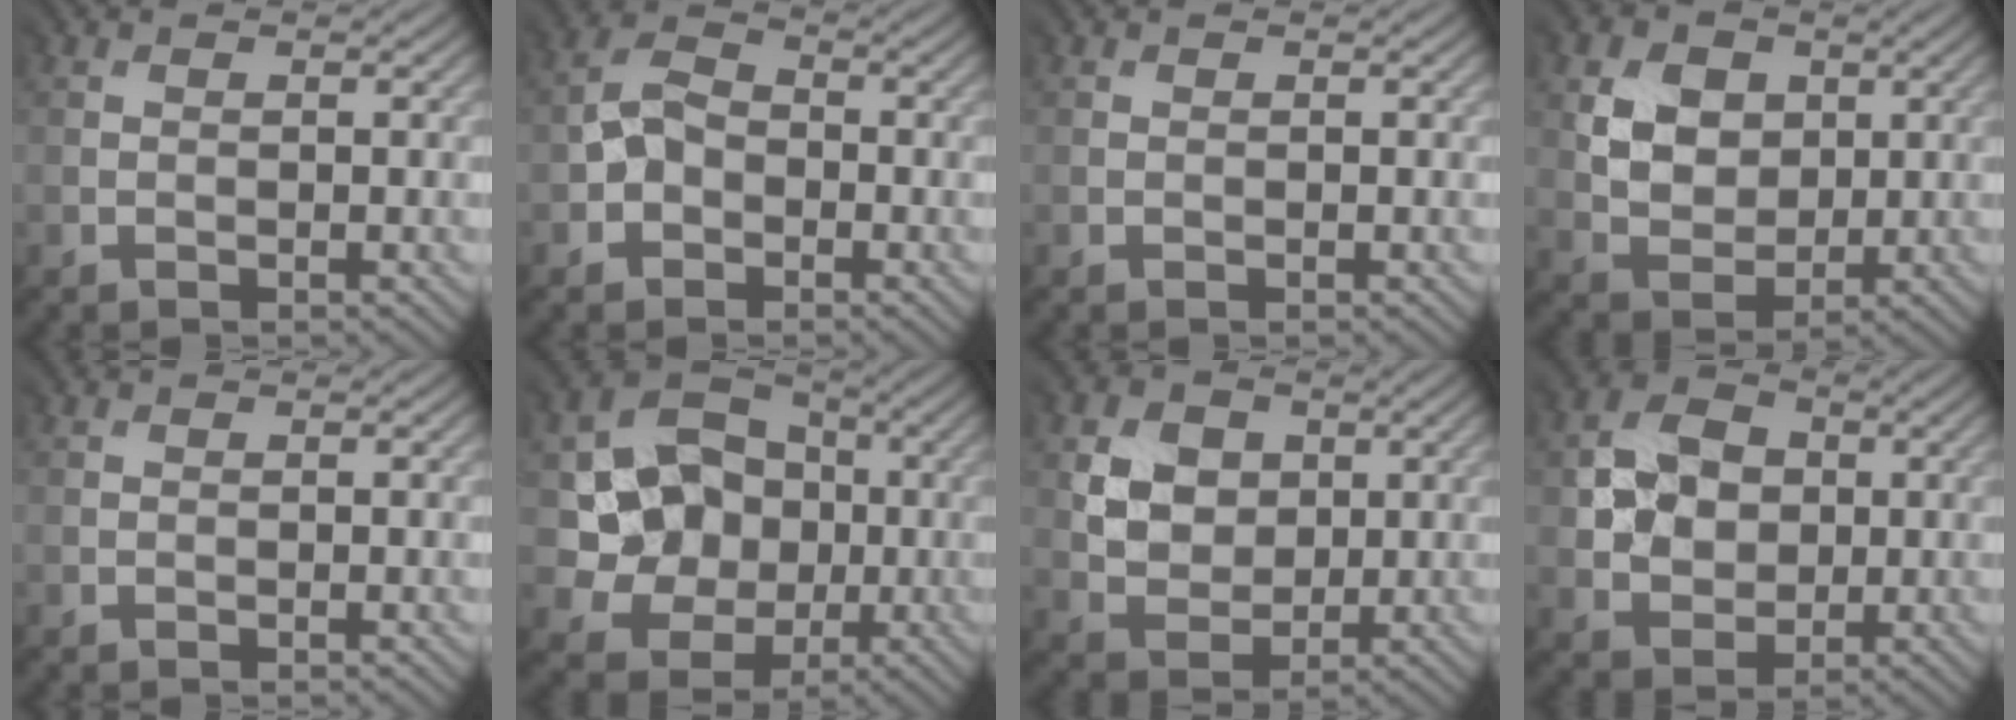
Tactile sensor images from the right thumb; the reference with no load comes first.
{"total": 3.4, "force": [-1.0, 2.8, 1.6], "torque": [-0.025, 0.012, -0.029]}
{"total": 0.0}
{"total": 5.4, "force": [2.1, 4.5, 2.0], "torque": [-0.056, -0.002, 0.034]}
{"total": 0.0}
{"total": 9.3, "force": [0.6, 8.5, 3.8], "torque": [-0.083, -0.001, -0.002]}
{"total": 4.9, "force": [1.8, 4.4, 1.4], "torque": [-0.045, -0.001, 0.028]}
{"total": 6.1, "force": [1.3, 5.4, 2.6], "torque": [-0.060, 0.009, 0.015]}